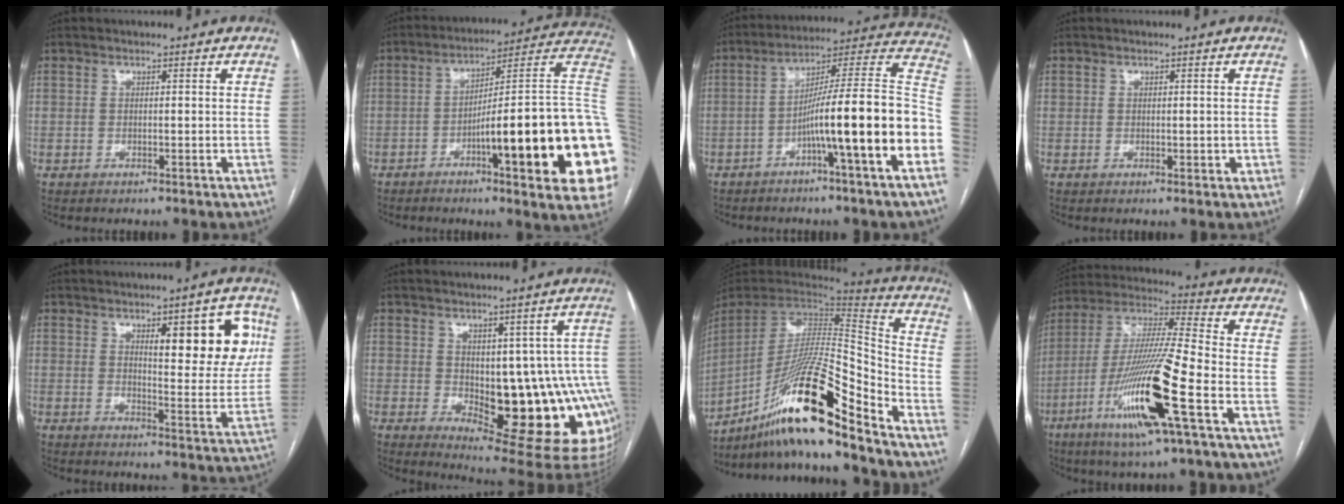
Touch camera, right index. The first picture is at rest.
{"total": 26.1, "force": [-5.0, 1.7, 25.6], "torque": [-0.244, 0.008, -0.076]}
{"total": 18.7, "force": [-5.8, -0.6, 17.7], "torque": [-0.220, 0.031, -0.092]}
{"total": 1.6, "force": [0.1, 1.2, 1.1], "torque": [-0.015, 0.005, 0.007]}
{"total": 11.6, "force": [4.7, 3.1, 10.2], "torque": [-0.125, 0.002, 0.065]}
{"total": 16.4, "force": [-2.4, 6.7, 14.8], "torque": [-0.127, 0.011, -0.007]}
{"total": 22.8, "force": [-16.1, 0.9, 16.2], "torque": [-0.301, -0.004, -0.289]}
{"total": 18.9, "force": [-7.6, 0.2, 17.3], "torque": [-0.363, -0.026, -0.147]}